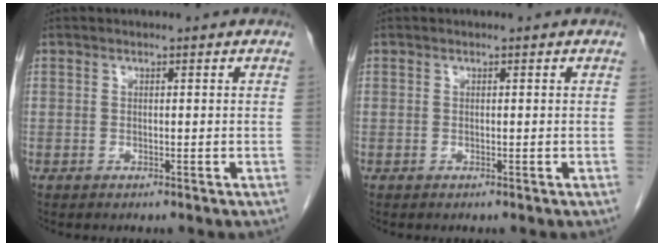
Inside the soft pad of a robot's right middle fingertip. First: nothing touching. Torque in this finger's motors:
{"motor_torque": [0.00, 0.00, 0.00, 0.00]}